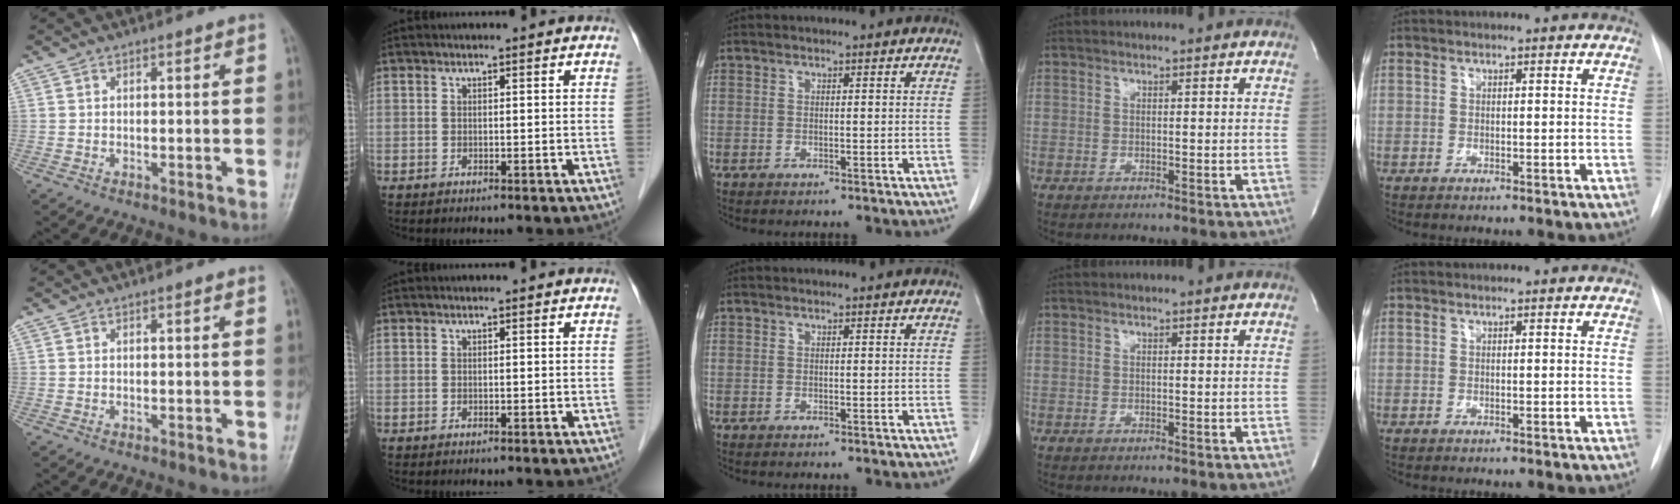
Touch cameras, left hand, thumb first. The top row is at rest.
{}